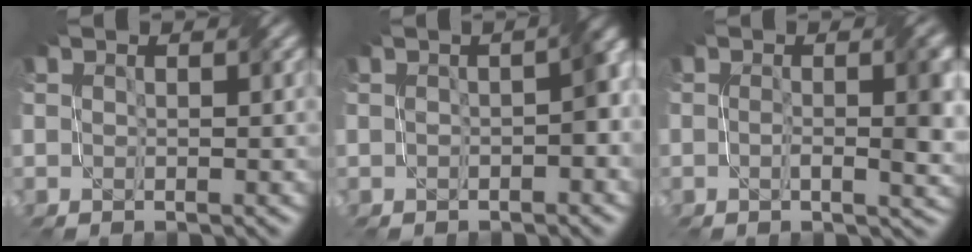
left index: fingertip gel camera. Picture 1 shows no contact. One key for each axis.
{"total": 2.9, "fx": -0.2, "fy": 0.9, "fz": 2.7, "tx": -0.039, "ty": 0.012, "tz": -0.005}
{"total": 4.4, "fx": 0.0, "fy": 1.1, "fz": 4.2, "tx": -0.061, "ty": 0.001, "tz": -0.001}